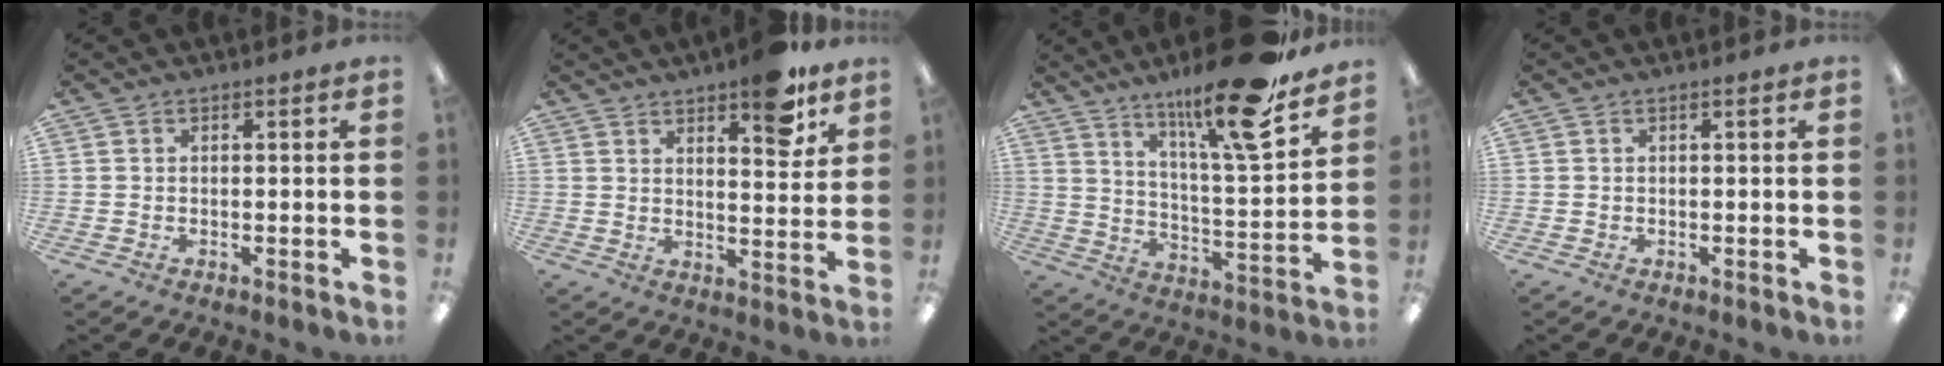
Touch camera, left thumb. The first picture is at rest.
{"total": 9.5, "force": [7.0, 2.9, 5.8], "torque": [-0.065, -0.040, 0.114]}
{"total": 19.2, "force": [14.5, 3.0, 12.2], "torque": [-0.206, -0.092, 0.231]}
{"total": 0.0}